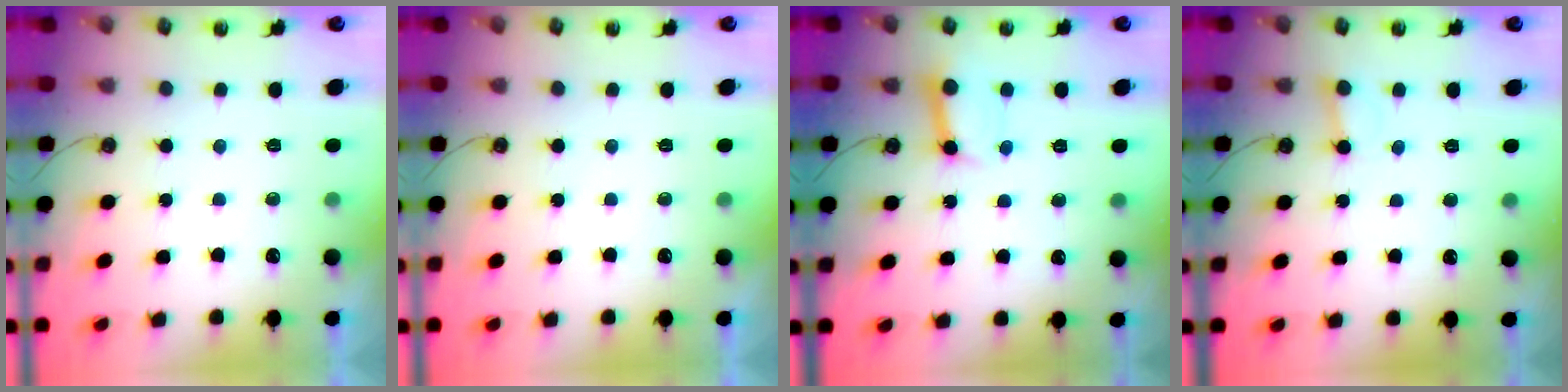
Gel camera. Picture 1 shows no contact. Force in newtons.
{"total": 0.0}
{"total": 9.4, "press": 9.3, "slide": 1.0}
{"total": 2.5, "press": 2.5, "slide": 0.2}